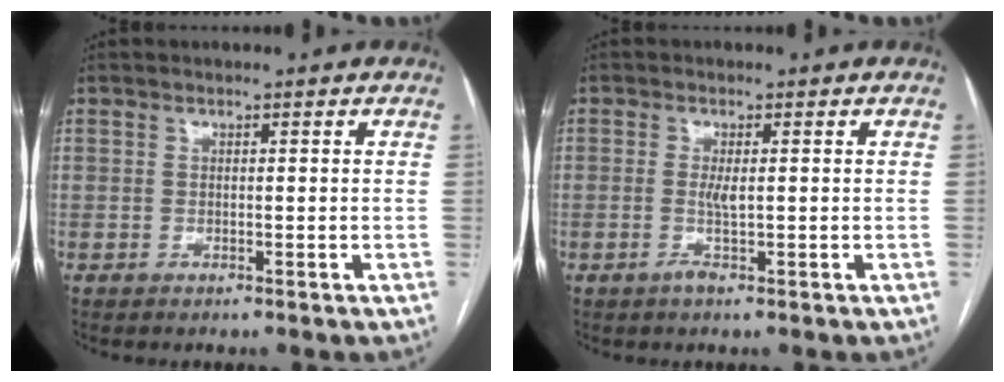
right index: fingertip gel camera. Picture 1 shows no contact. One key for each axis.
{"total": 1.9, "fx": -0.3, "fy": 0.2, "fz": 1.9, "tx": -0.040, "ty": -0.002, "tz": -0.005}